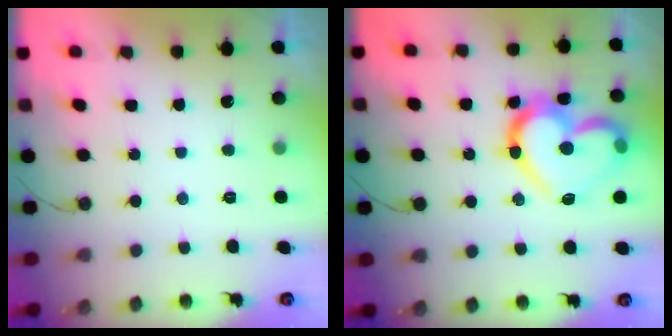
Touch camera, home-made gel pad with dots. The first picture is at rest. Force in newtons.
{"total": 20.5, "press": 20.3, "slide": 2.6}